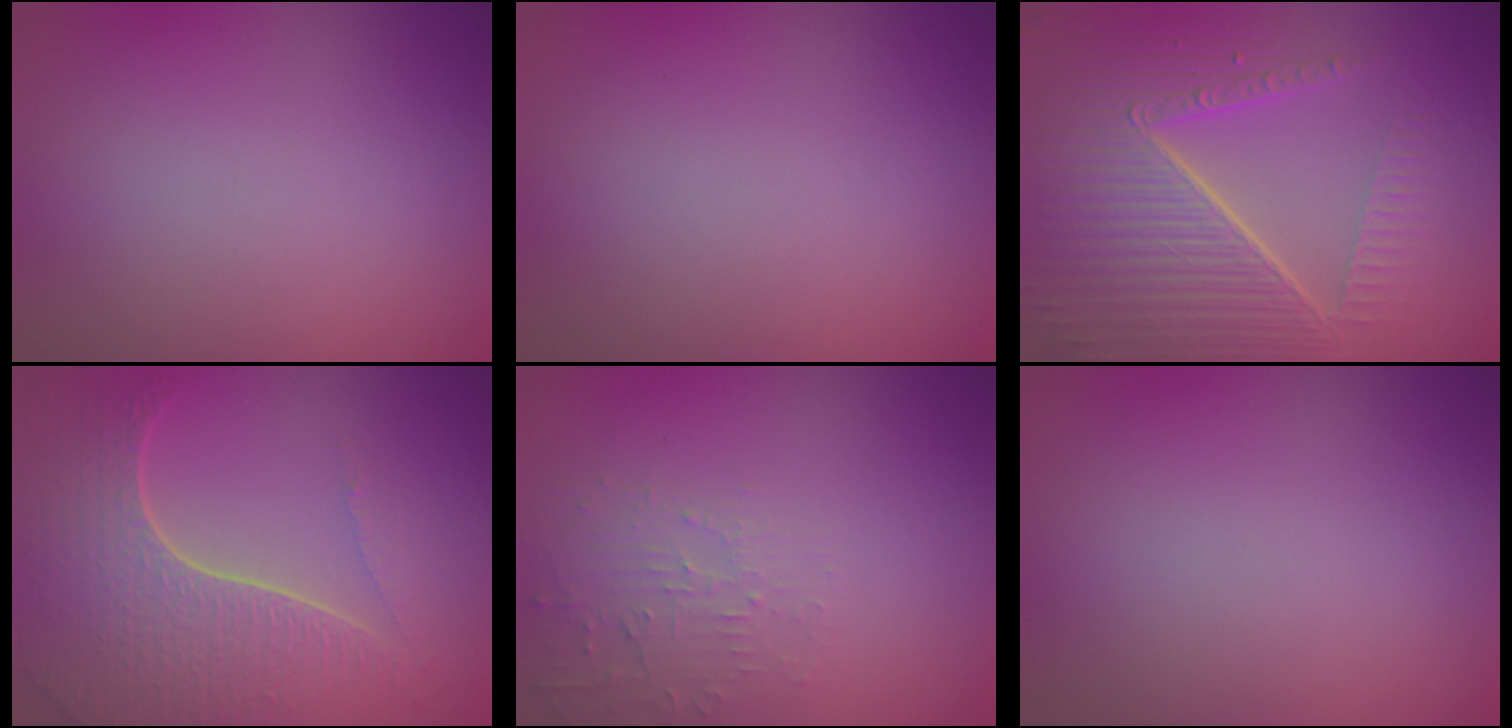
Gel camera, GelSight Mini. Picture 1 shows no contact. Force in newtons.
{"total": 0.0}
{"total": 9.6, "press": 6.2, "slide": 7.3}
{"total": 7.0, "press": 5.1, "slide": 4.8}
{"total": 2.4, "press": 2.3, "slide": 0.6}
{"total": 0.0}